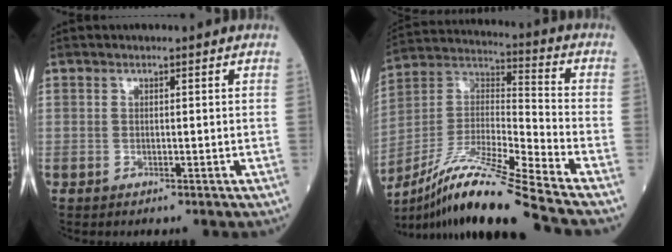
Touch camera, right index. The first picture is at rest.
{"total": 18.7, "force": [-15.1, -1.5, 11.0], "torque": [-0.238, -0.013, -0.280]}